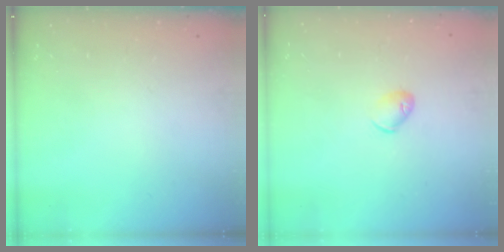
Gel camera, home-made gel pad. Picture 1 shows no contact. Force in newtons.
{"total": 5.6, "press": 5.5, "slide": 0.9}